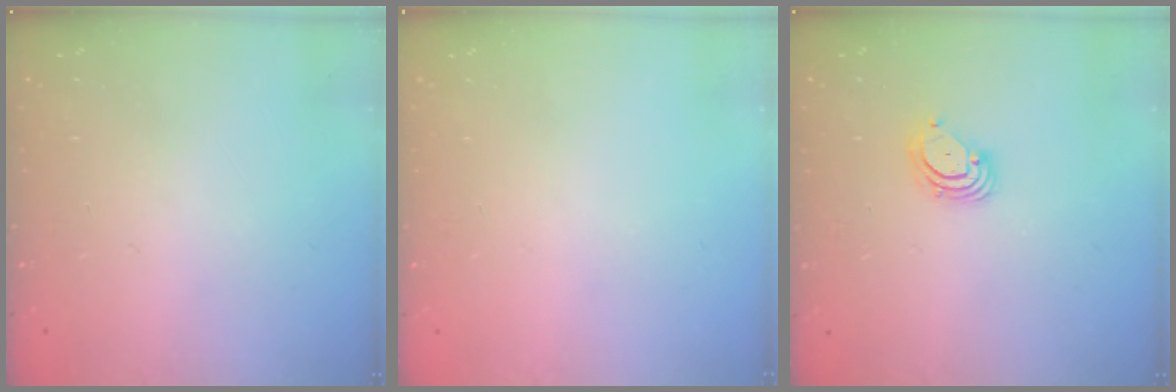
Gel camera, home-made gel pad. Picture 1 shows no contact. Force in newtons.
{"total": 0.0}
{"total": 3.2, "press": 3.2, "slide": 0.1}